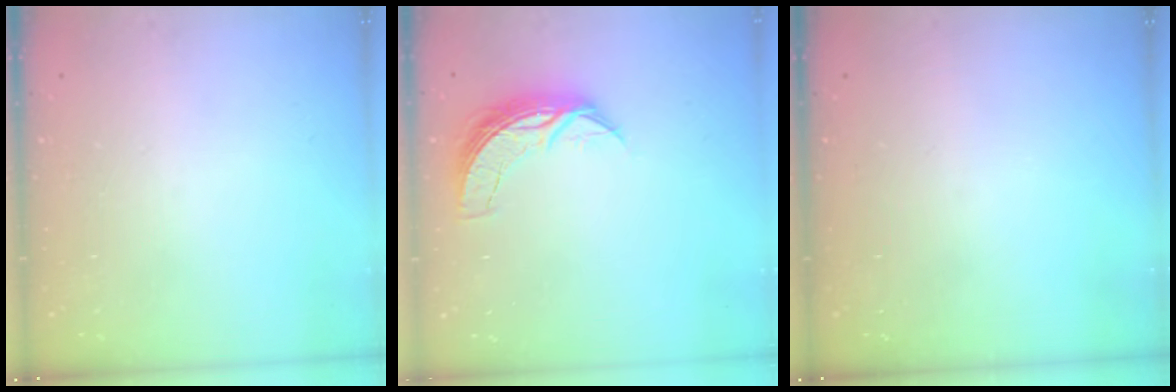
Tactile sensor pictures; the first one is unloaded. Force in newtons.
{"total": 7.1, "press": 7.1, "slide": 0.4}
{"total": 0.0}